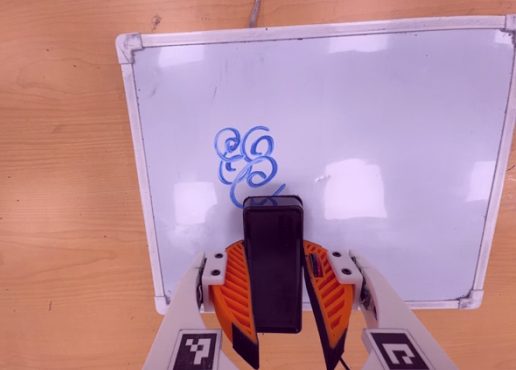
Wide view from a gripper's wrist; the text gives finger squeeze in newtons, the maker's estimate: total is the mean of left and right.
{"total": 10.2, "left": 8.0, "right": 12.3}